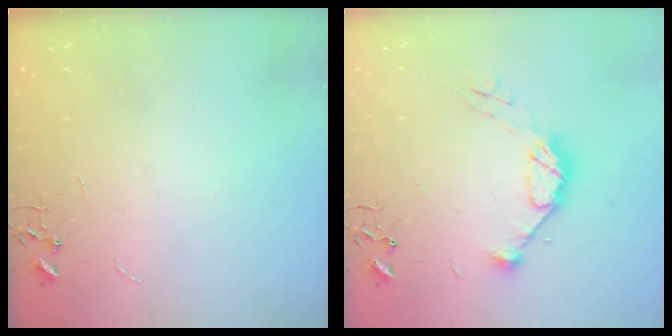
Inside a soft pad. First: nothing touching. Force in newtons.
{"total": 10.2, "press": 10.2, "slide": 1.1}